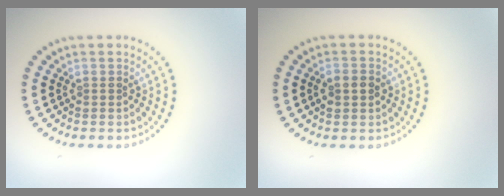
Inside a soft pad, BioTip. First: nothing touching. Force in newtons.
{"total": 1.8, "press": 1.8, "slide": 0.1}